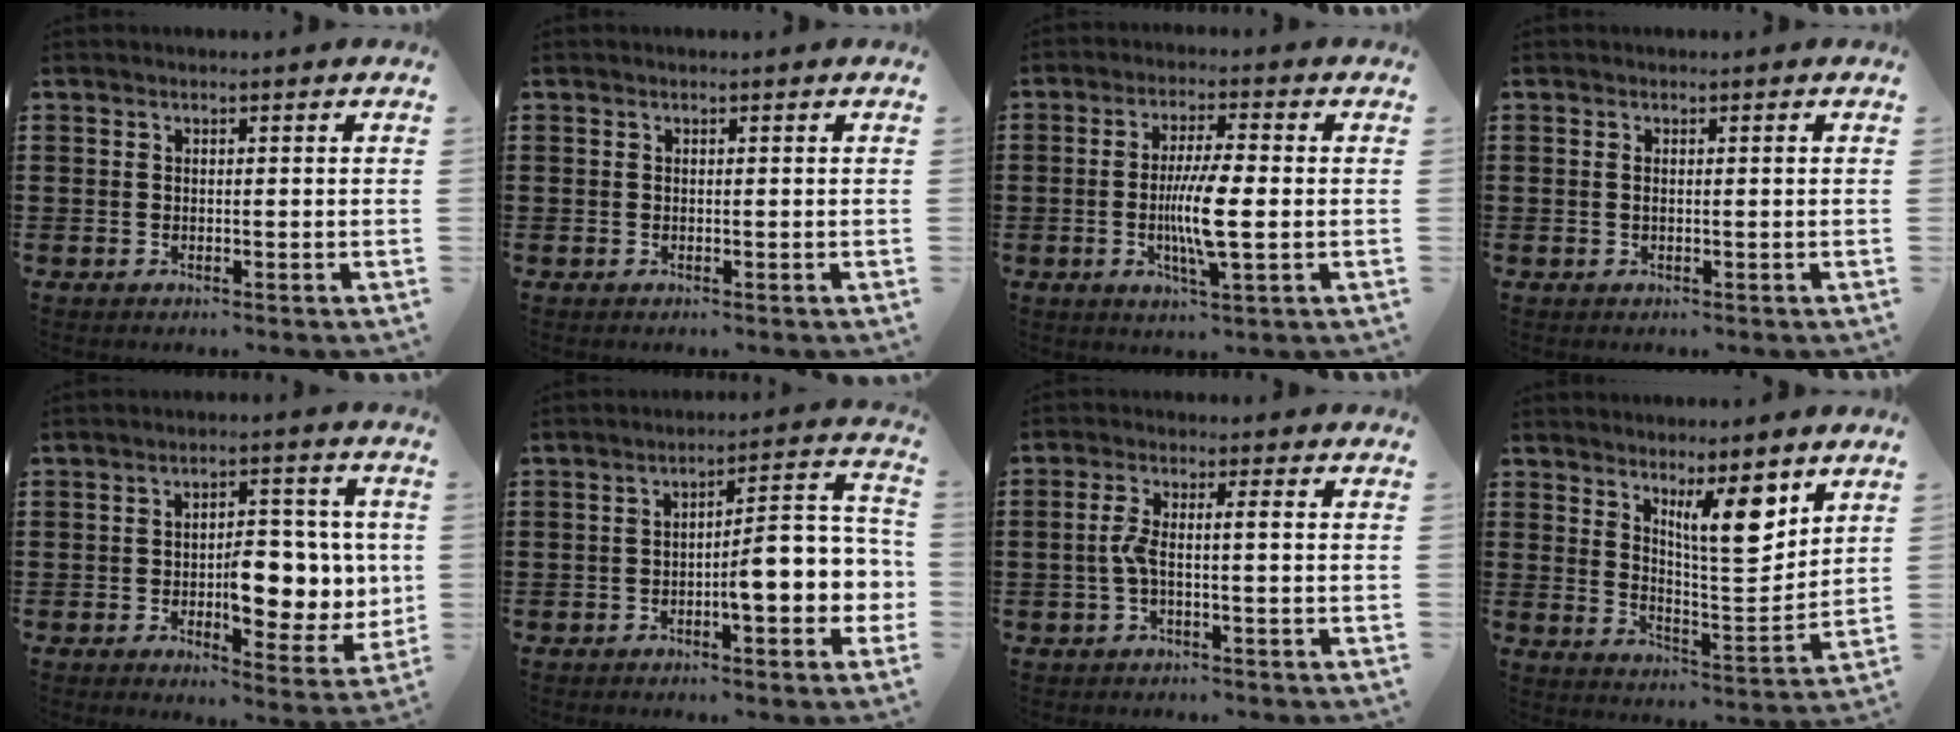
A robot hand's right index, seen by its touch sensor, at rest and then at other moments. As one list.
[{"total": 0.0}, {"total": 8.2, "force": [-1.3, 1.4, 8.0], "torque": [-0.155, -0.010, -0.027]}, {"total": 0.7, "force": [0.0, 0.1, 0.7], "torque": [-0.013, -0.001, 0.000]}, {"total": 8.6, "force": [-0.4, 4.5, 7.4], "torque": [-0.094, 0.001, -0.013]}, {"total": 8.4, "force": [-2.0, 2.2, 7.8], "torque": [-0.109, -0.022, -0.039]}, {"total": 3.7, "force": [-0.8, 0.3, 3.6], "torque": [-0.090, -0.006, -0.025]}, {"total": 9.0, "force": [5.7, 2.4, 6.6], "torque": [-0.116, -0.024, 0.097]}]